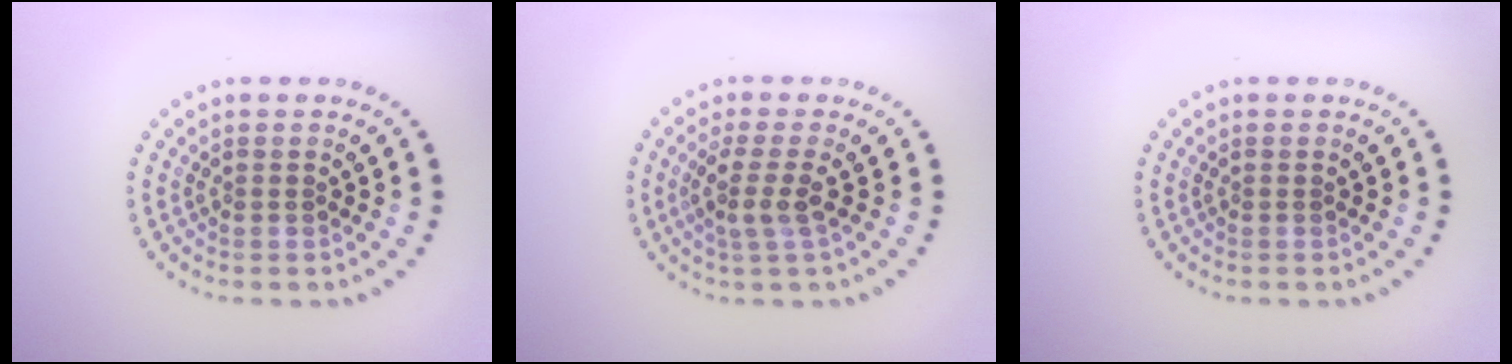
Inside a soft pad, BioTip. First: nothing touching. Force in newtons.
{"total": 2.5, "press": 2.0, "slide": 1.6}
{"total": 0.0}